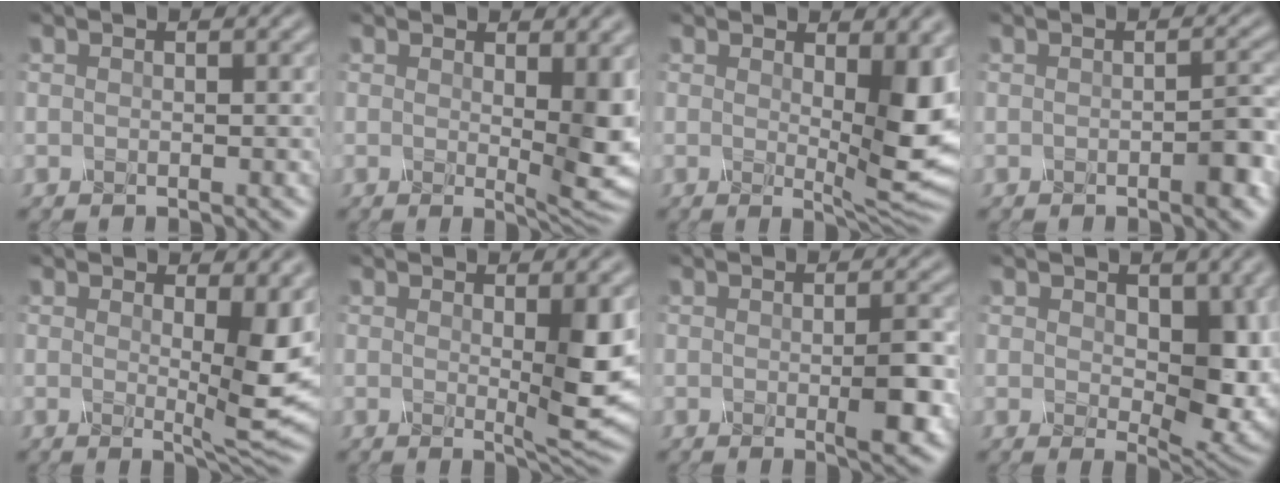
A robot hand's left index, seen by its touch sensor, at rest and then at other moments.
{"total": 7.2, "force": [0.2, 2.5, 6.8], "torque": [-0.109, -0.004, 0.014]}
{"total": 8.8, "force": [0.4, 3.0, 8.3], "torque": [-0.138, -0.006, 0.016]}
{"total": 2.5, "force": [-1.5, 0.3, 2.0], "torque": [-0.037, 0.002, -0.021]}
{"total": 7.5, "force": [0.4, 2.0, 7.2], "torque": [-0.120, -0.008, 0.017]}
{"total": 5.3, "force": [0.1, 0.9, 5.2], "torque": [-0.090, -0.010, 0.010]}
{"total": 3.5, "force": [-0.8, 0.5, 3.3], "torque": [-0.065, -0.003, -0.007]}
{"total": 7.6, "force": [0.1, 4.3, 6.3], "torque": [-0.103, -0.007, 0.011]}